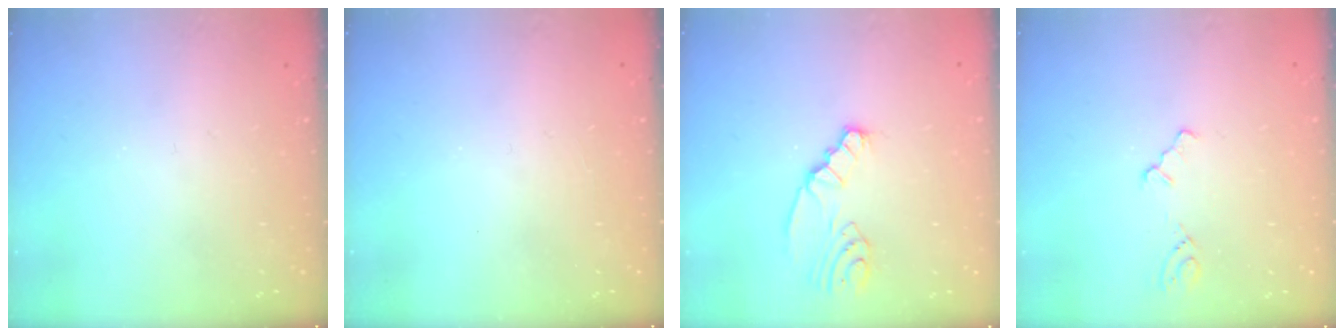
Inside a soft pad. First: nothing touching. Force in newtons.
{"total": 0.0}
{"total": 2.3, "press": 2.2, "slide": 0.3}
{"total": 1.8, "press": 1.7, "slide": 0.4}